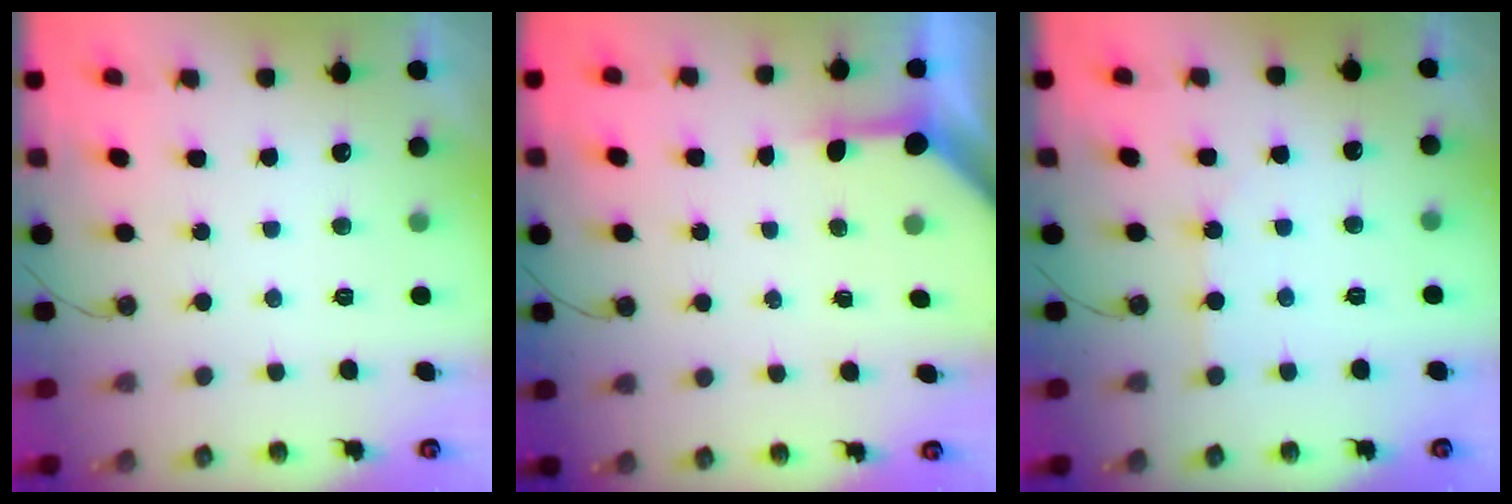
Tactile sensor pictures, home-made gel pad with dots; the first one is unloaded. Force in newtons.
{"total": 3.8, "press": 3.8, "slide": 0.4}
{"total": 2.2, "press": 2.2, "slide": 0.4}